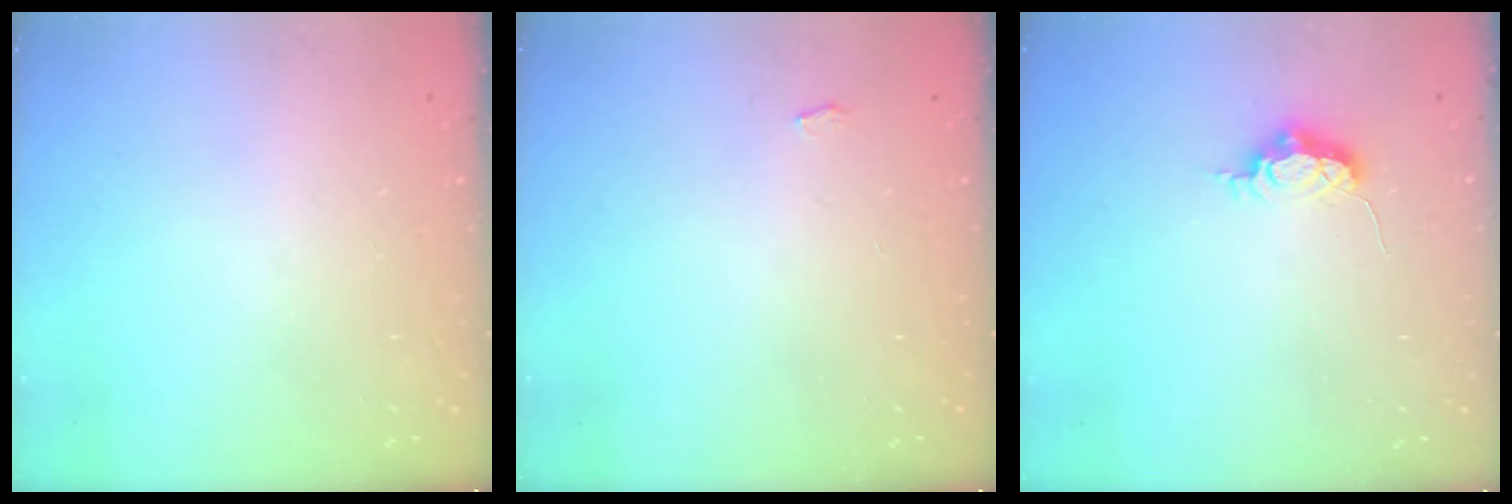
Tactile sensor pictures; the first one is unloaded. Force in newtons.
{"total": 2.7, "press": 2.7, "slide": 0.3}
{"total": 5.8, "press": 5.7, "slide": 0.5}